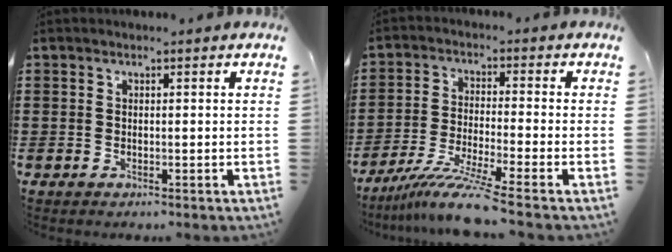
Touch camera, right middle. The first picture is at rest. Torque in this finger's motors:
{"motor_torque": [1.30, -0.46, 0.19, 0.16]}